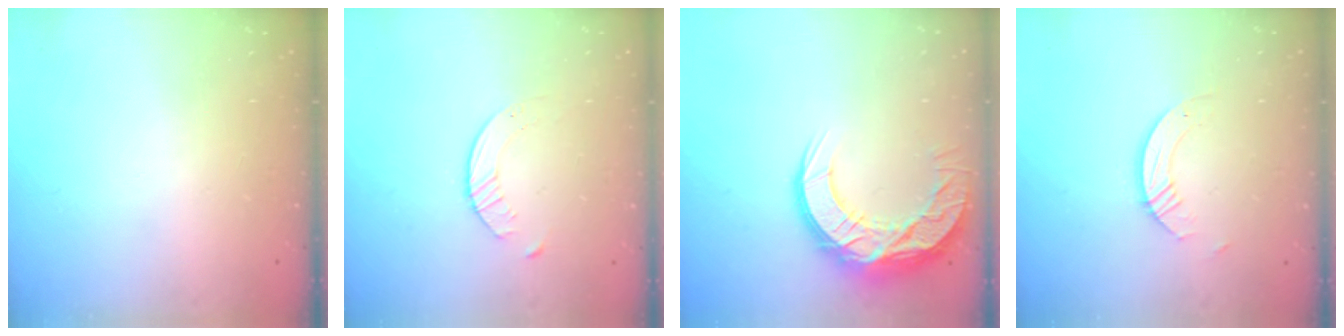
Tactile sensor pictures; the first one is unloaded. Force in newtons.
{"total": 2.1, "press": 2.0, "slide": 0.3}
{"total": 15.4, "press": 15.3, "slide": 1.0}
{"total": 3.7, "press": 3.7, "slide": 0.3}